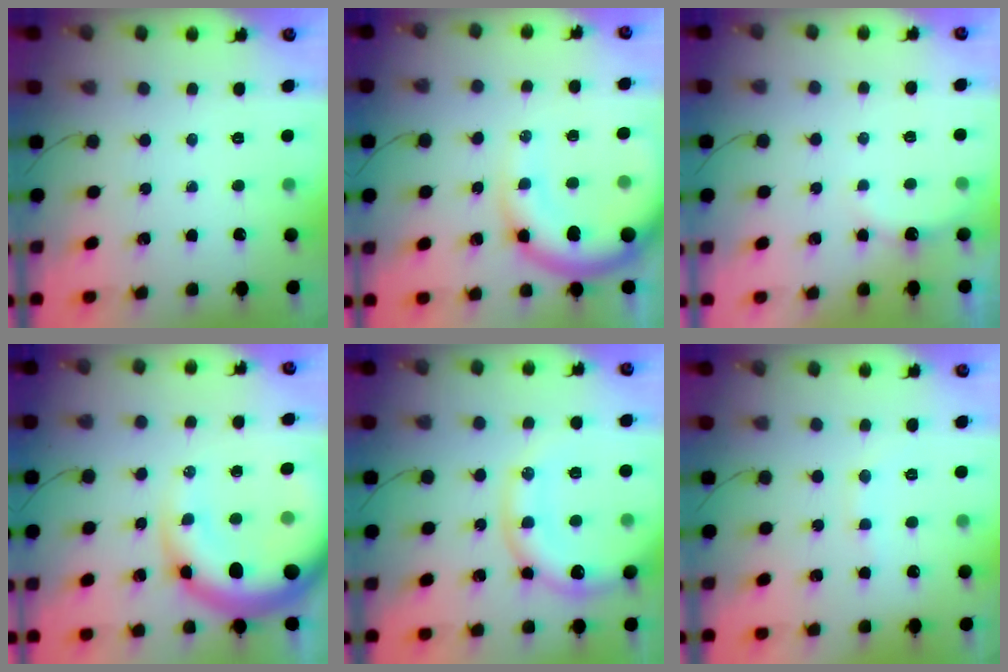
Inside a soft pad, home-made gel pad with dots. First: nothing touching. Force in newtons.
{"total": 13.6, "press": 13.3, "slide": 2.9}
{"total": 5.7, "press": 5.6, "slide": 1.3}
{"total": 16.3, "press": 15.6, "slide": 4.7}
{"total": 16.7, "press": 16.4, "slide": 2.8}
{"total": 6.6, "press": 6.5, "slide": 1.2}